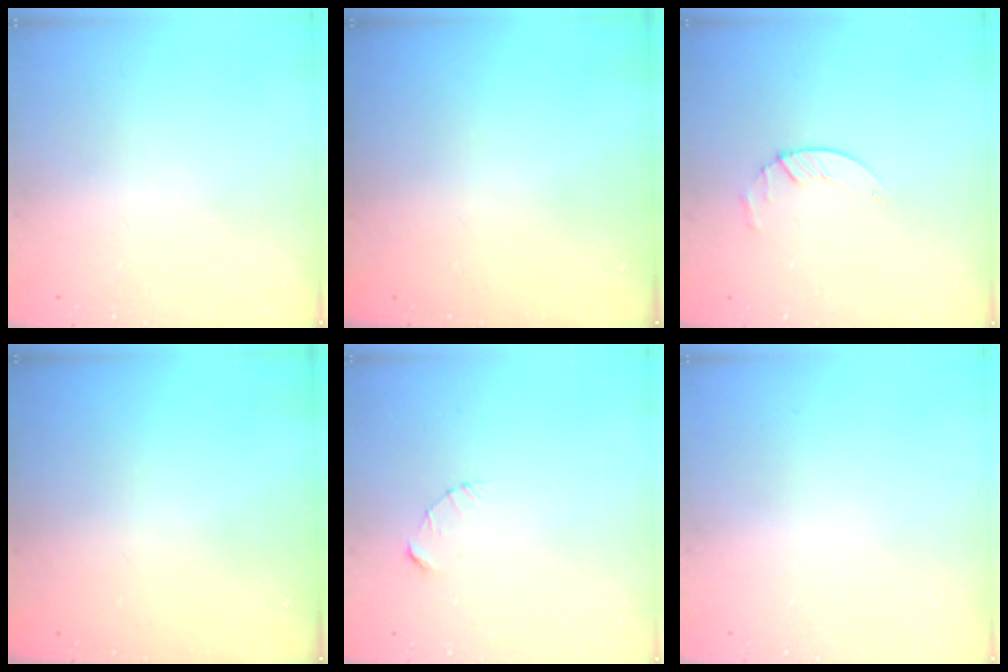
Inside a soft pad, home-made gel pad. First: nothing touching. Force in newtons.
{"total": 0.0}
{"total": 2.9, "press": 2.9, "slide": 0.4}
{"total": 0.0}
{"total": 2.3, "press": 2.3, "slide": 0.3}
{"total": 0.0}